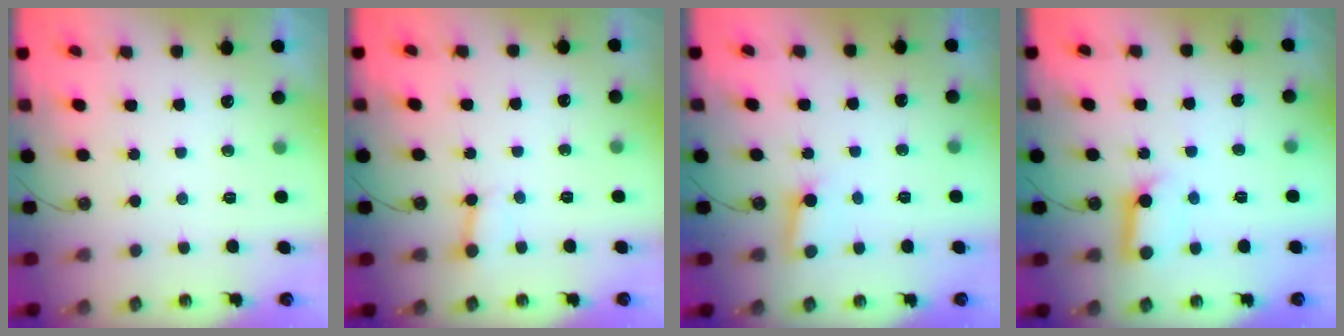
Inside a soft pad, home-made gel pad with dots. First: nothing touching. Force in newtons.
{"total": 2.7, "press": 2.7, "slide": 0.1}
{"total": 3.1, "press": 3.1, "slide": 0.3}
{"total": 9.8, "press": 9.8, "slide": 1.2}